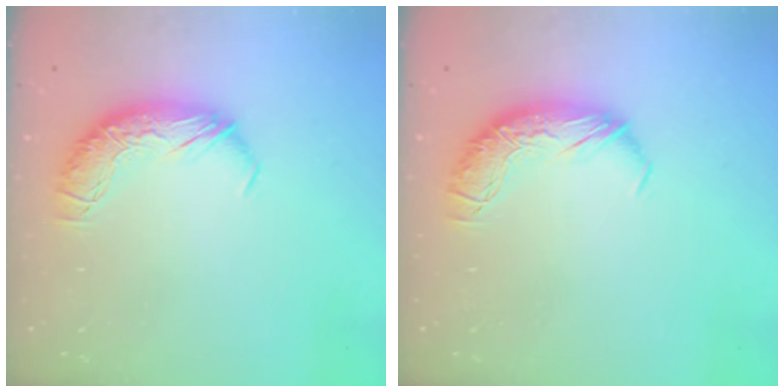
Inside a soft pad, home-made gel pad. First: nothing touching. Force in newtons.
{"total": 0.0}